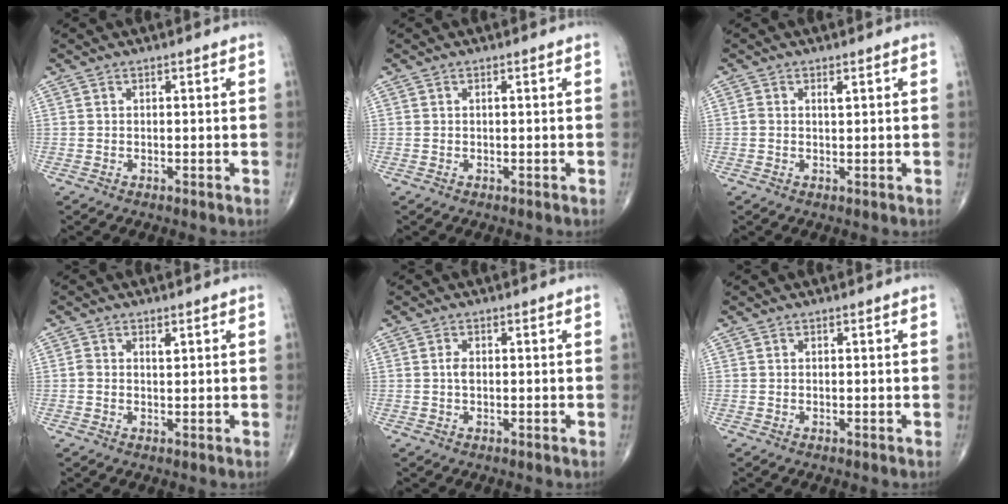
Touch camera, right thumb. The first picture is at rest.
{"total": 0.0}
{"total": 1.2, "force": [0.4, 0.5, 1.0], "torque": [-0.020, 0.004, 0.008]}
{"total": 1.6, "force": [0.5, 0.9, 1.2], "torque": [-0.017, 0.000, 0.009]}
{"total": 1.4, "force": [0.0, 0.8, 1.1], "torque": [-0.022, 0.001, -0.002]}
{"total": 0.0}